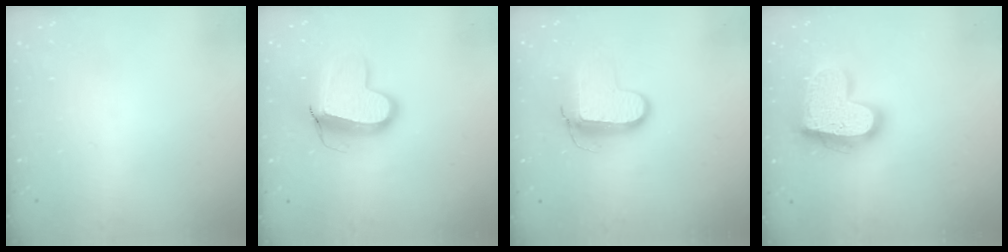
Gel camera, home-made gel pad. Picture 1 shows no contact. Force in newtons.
{"total": 12.8, "press": 12.7, "slide": 1.4}
{"total": 10.3, "press": 10.2, "slide": 1.0}
{"total": 20.4, "press": 20.3, "slide": 1.7}